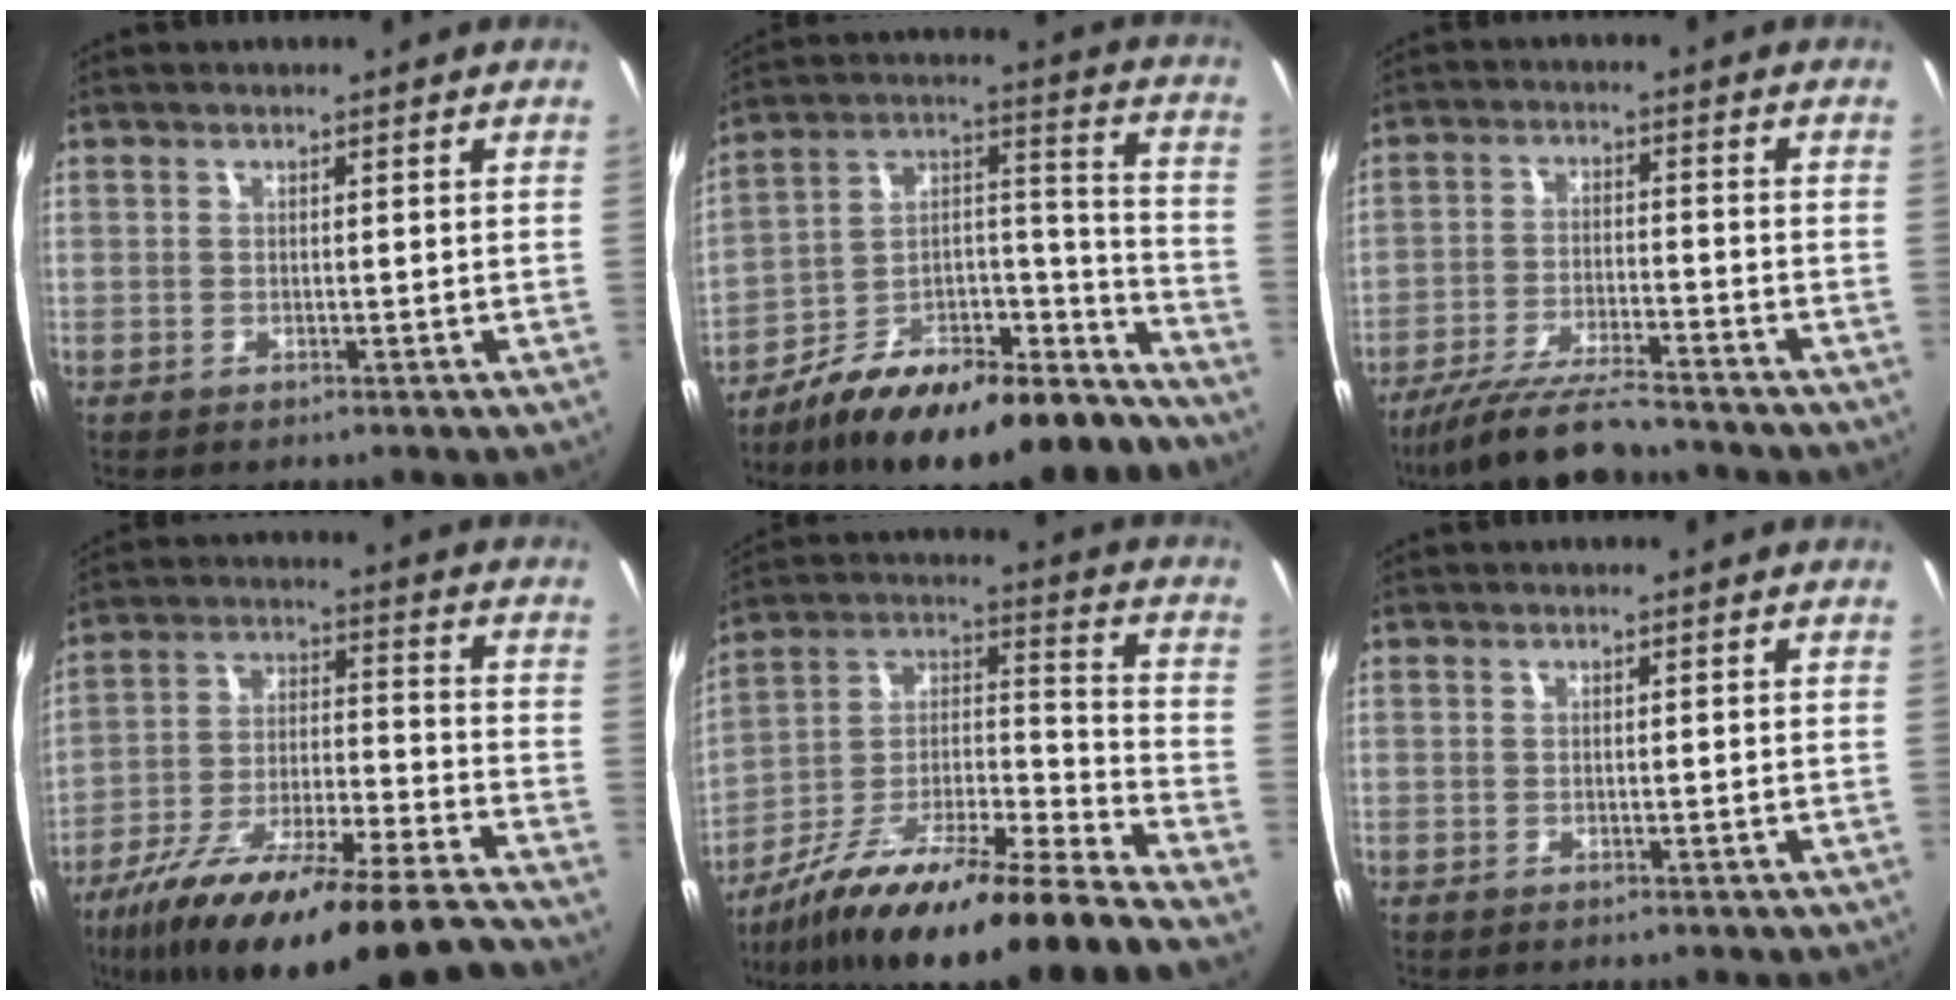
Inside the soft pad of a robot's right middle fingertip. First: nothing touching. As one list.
[{"total": 24.2, "force": [-18.0, 8.4, 13.9], "torque": [-0.208, 0.021, -0.272]}, {"total": 11.7, "force": [-10.5, 0.6, 5.2], "torque": [-0.120, -0.019, -0.185]}, {"total": 23.5, "force": [-19.1, 2.2, 13.5], "torque": [-0.234, -0.046, -0.307]}, {"total": 20.6, "force": [-16.0, 0.1, 13.0], "torque": [-0.212, -0.014, -0.285]}, {"total": 0.0}]